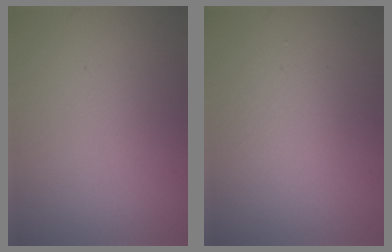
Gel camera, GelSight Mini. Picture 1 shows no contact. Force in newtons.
{"total": 1.8, "press": 1.8, "slide": 0.1}